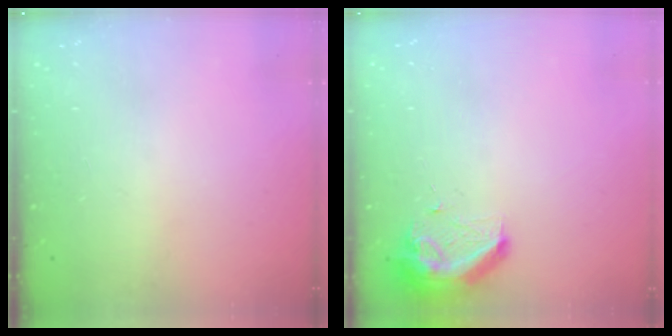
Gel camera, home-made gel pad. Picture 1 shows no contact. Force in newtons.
{"total": 9.2, "press": 9.2, "slide": 0.3}